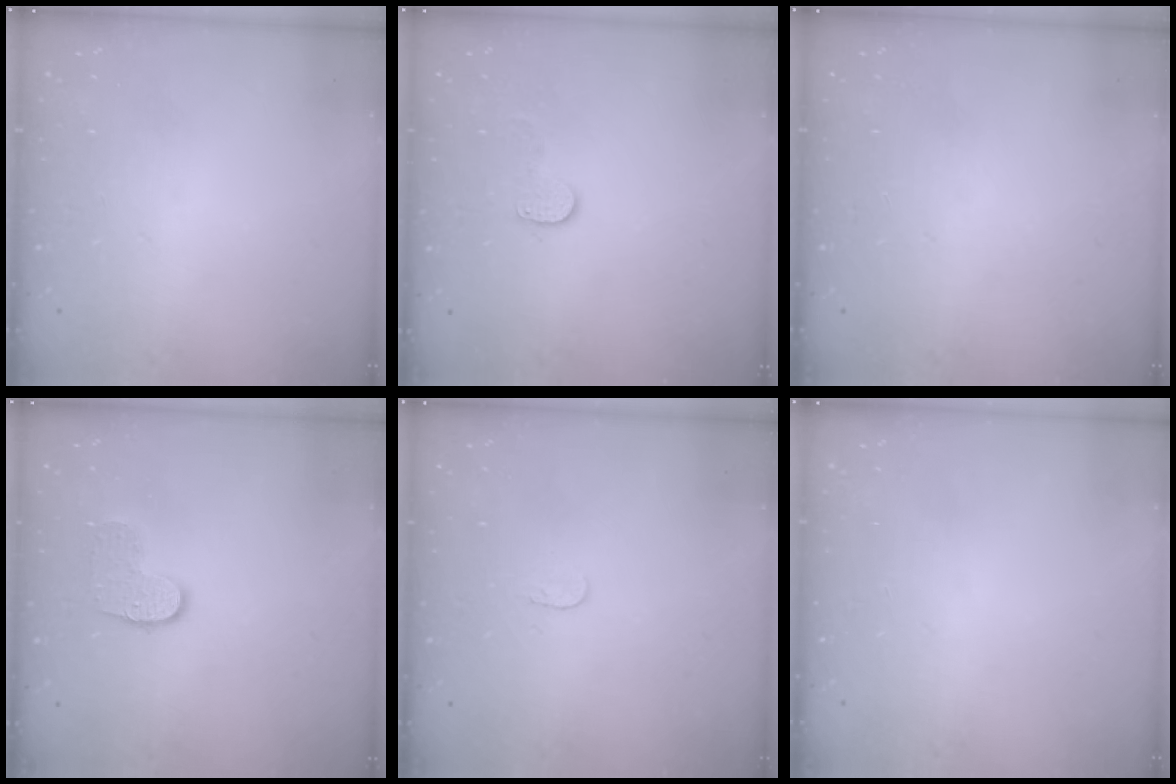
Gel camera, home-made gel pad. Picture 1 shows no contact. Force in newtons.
{"total": 6.8, "press": 6.7, "slide": 0.6}
{"total": 0.0}
{"total": 7.3, "press": 7.3, "slide": 0.2}
{"total": 3.3, "press": 3.3, "slide": 0.3}
{"total": 0.0}